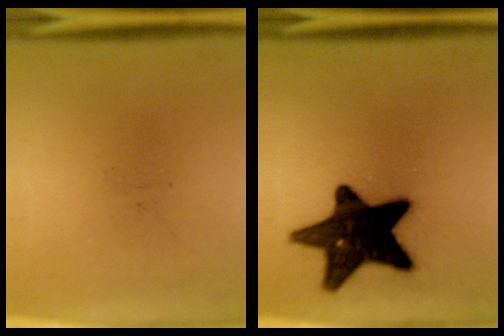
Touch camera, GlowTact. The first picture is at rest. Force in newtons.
{"total": 17.0}